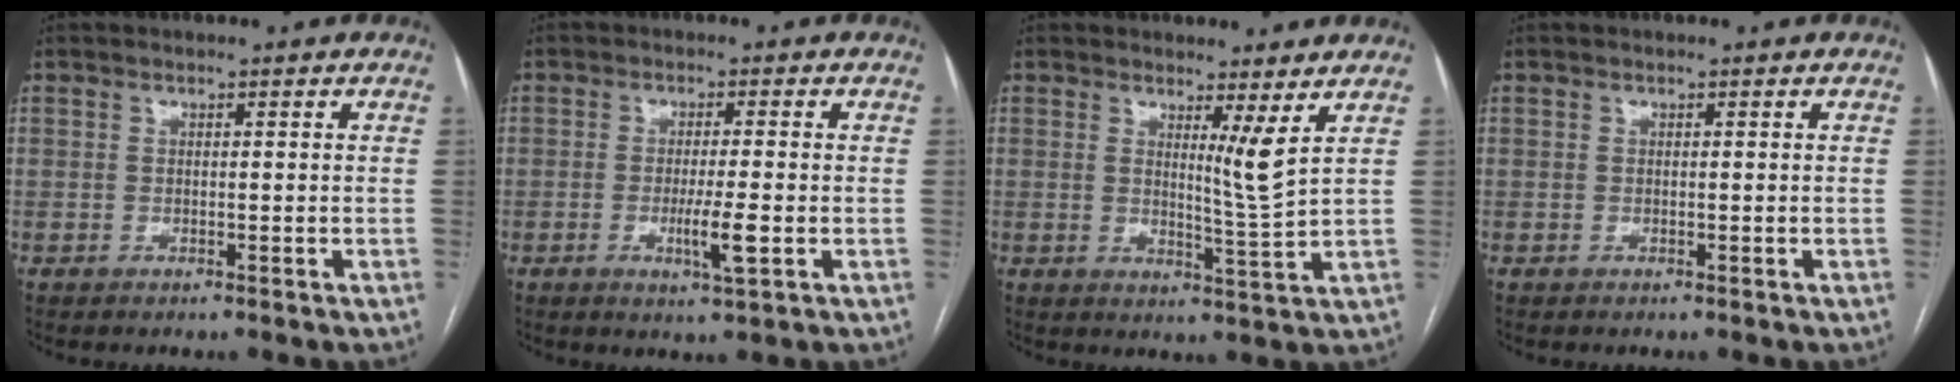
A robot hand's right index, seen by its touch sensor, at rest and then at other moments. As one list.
[{"total": 4.8, "force": [-1.3, 0.4, 4.6], "torque": [-0.085, -0.009, -0.020]}, {"total": 4.1, "force": [1.9, -1.1, 3.5], "torque": [-0.059, -0.022, 0.035]}, {"total": 0.0}]